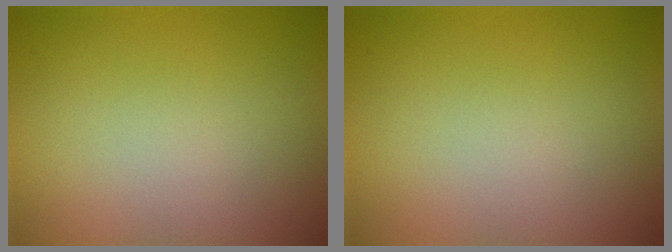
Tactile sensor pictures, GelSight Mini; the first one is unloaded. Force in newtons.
{"total": 0.0}